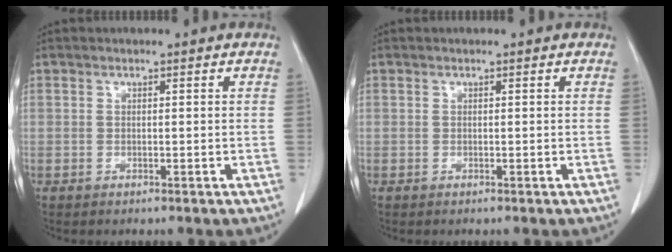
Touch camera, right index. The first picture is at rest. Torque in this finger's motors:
{"motor_torque": [0.00, 0.00, 0.00, 0.00]}